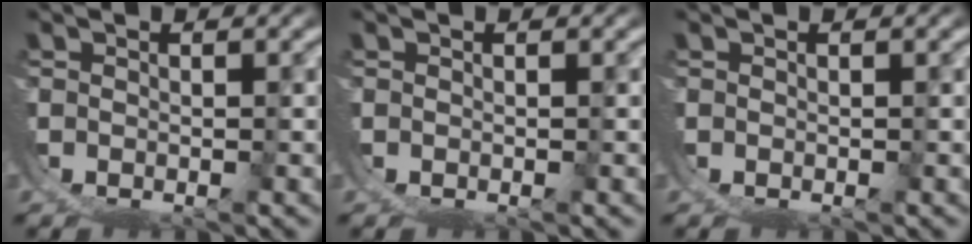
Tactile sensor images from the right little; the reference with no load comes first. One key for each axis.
{"total": 0.0}
{"total": 0.0}